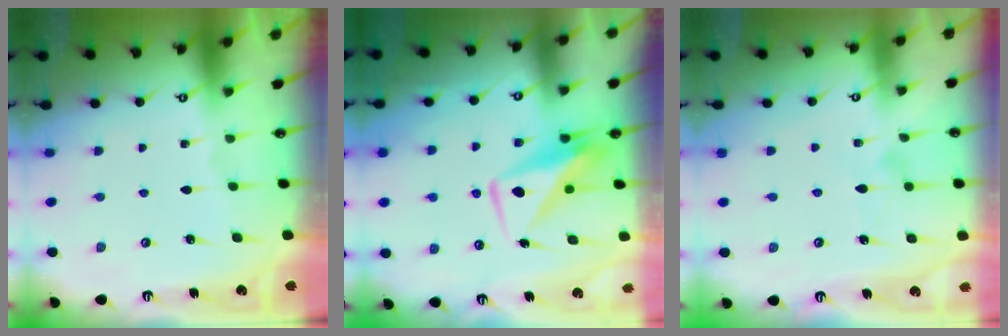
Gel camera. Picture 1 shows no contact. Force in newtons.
{"total": 8.8, "press": 8.8, "slide": 0.9}
{"total": 6.7, "press": 6.7, "slide": 0.4}